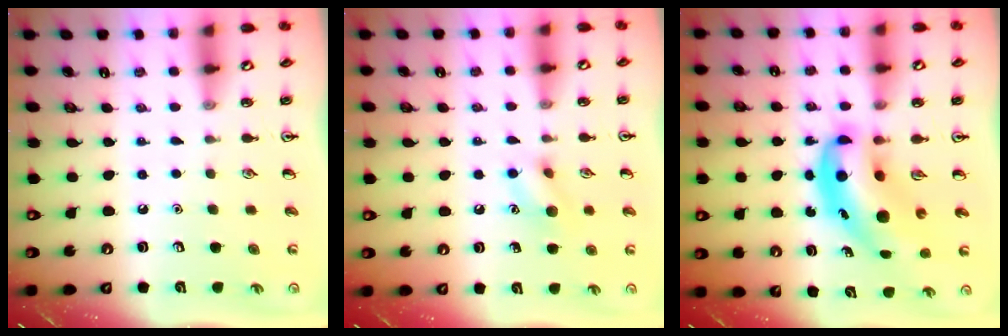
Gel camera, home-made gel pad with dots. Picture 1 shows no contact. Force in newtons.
{"total": 8.8, "press": 8.7, "slide": 0.9}
{"total": 10.1, "press": 9.7, "slide": 3.0}